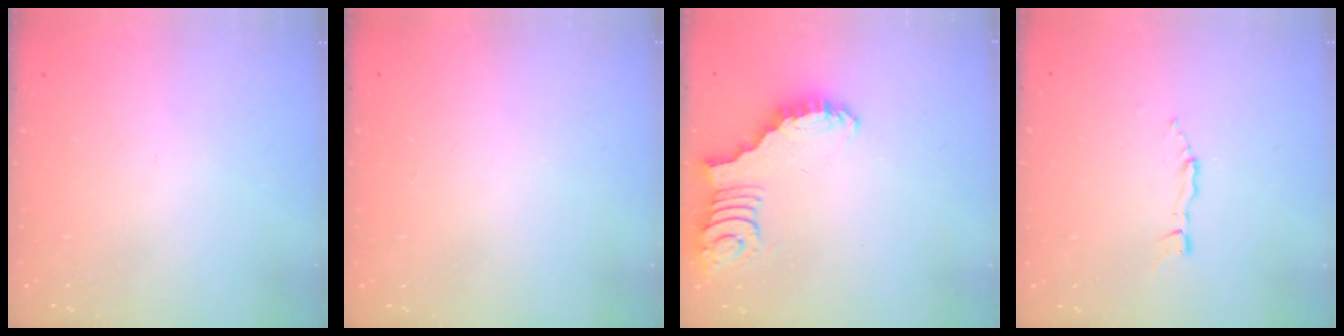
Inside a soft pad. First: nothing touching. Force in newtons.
{"total": 1.4, "press": 1.4, "slide": 0.1}
{"total": 2.5, "press": 2.5, "slide": 0.5}
{"total": 2.2, "press": 2.2, "slide": 0.3}